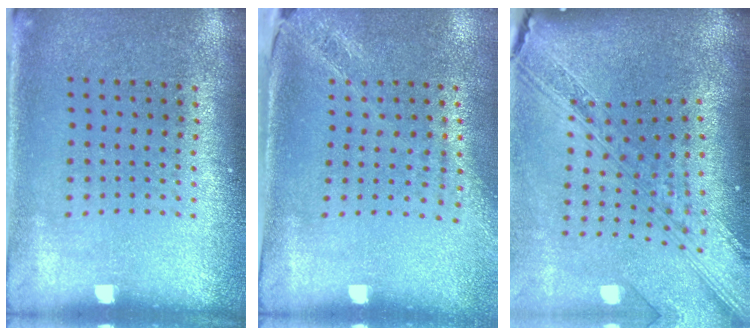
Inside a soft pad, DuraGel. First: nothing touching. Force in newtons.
{"total": 1.9, "press": 1.6, "slide": 1.0}
{"total": 4.1, "press": 2.9, "slide": 2.9}